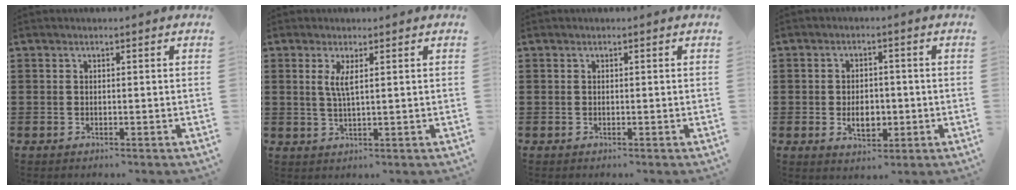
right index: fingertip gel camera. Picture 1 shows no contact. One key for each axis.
{"total": 2.9, "fx": 1.0, "fy": 0.3, "fz": 2.7, "tx": -0.057, "ty": -0.001, "tz": 0.015}
{"total": 0.0}
{"total": 4.4, "fx": -0.9, "fy": 2.8, "fz": 3.3, "tx": -0.046, "ty": 0.001, "tz": -0.020}